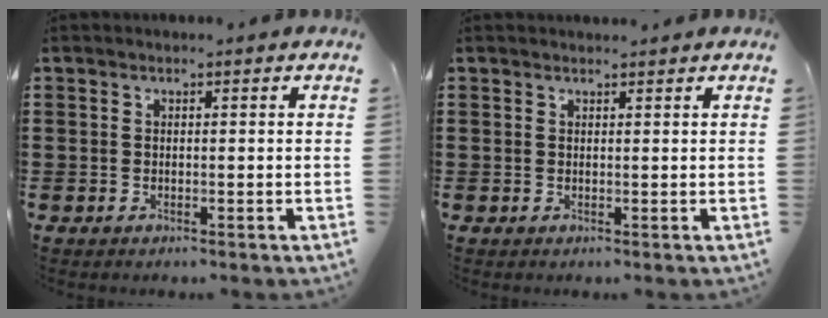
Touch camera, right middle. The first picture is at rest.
{"total": 0.0}